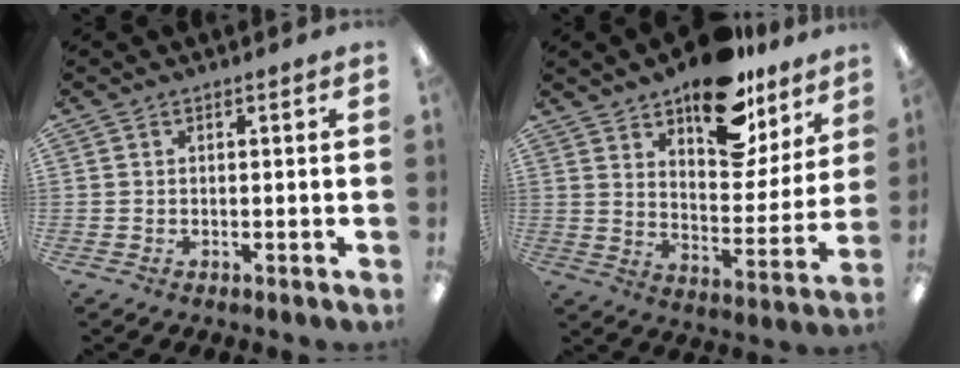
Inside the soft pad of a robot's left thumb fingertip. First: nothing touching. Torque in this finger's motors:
{"motor_torque": [0.56, 0.73, 1.60, -1.18, 0.17]}